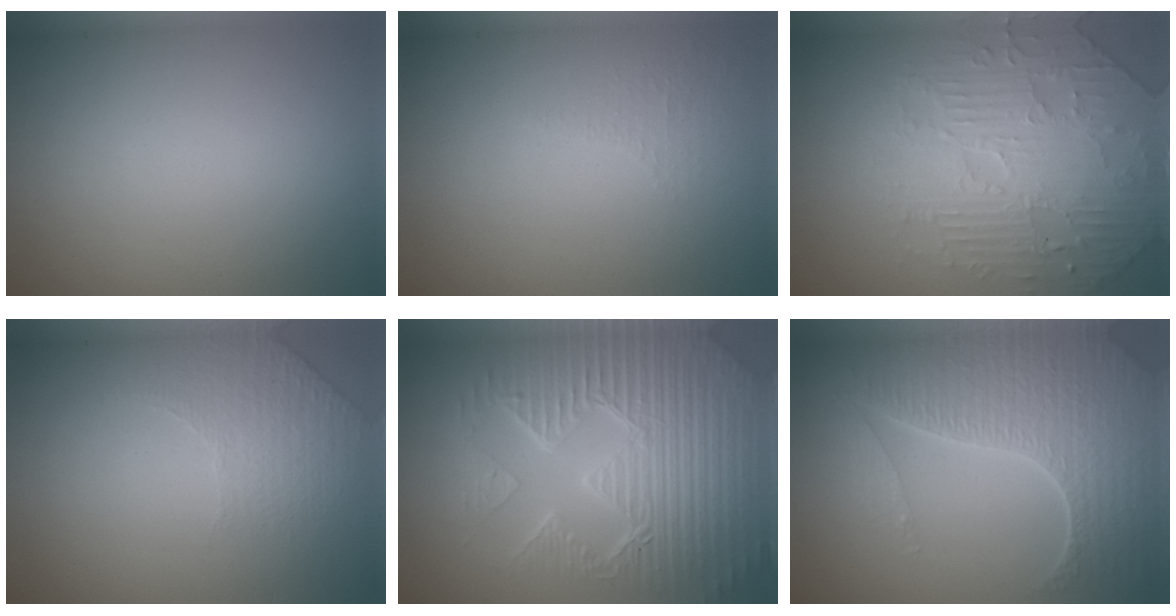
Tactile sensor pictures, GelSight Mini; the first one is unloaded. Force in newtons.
{"total": 0.8, "press": 0.4, "slide": 0.7}
{"total": 4.5, "press": 4.5, "slide": 0.4}
{"total": 1.7, "press": 1.3, "slide": 1.1}
{"total": 9.3, "press": 6.6, "slide": 6.5}
{"total": 7.4, "press": 5.5, "slide": 5.0}